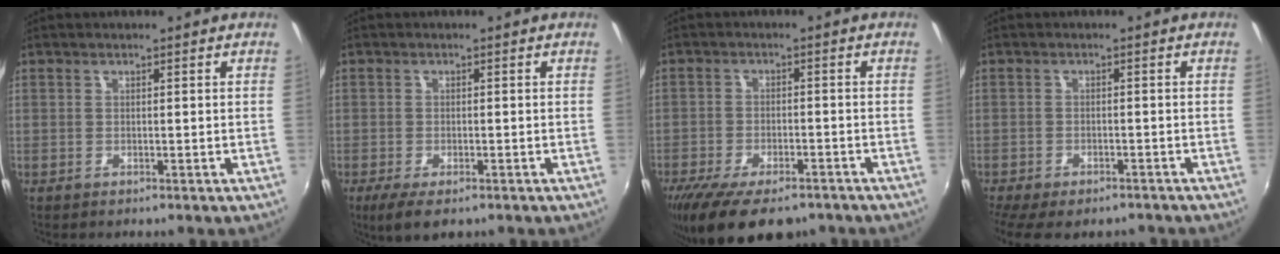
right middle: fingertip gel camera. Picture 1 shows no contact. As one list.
[{"total": 5.0, "force": [-3.1, 1.9, 3.4], "torque": [-0.076, -0.020, -0.051]}, {"total": 14.0, "force": [-10.2, 5.5, 7.9], "torque": [-0.170, -0.035, -0.162]}, {"total": 9.5, "force": [-7.5, 3.2, 4.8], "torque": [-0.110, -0.037, -0.114]}]